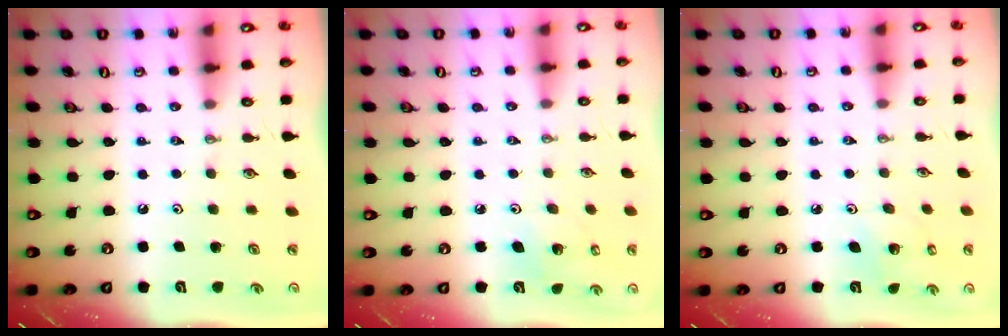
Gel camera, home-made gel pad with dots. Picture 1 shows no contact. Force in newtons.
{"total": 5.0, "press": 4.4, "slide": 2.3}
{"total": 3.3, "press": 3.3, "slide": 0.1}